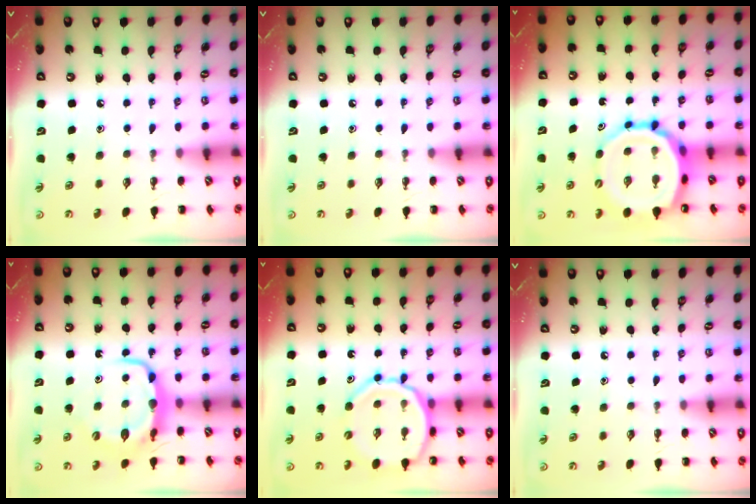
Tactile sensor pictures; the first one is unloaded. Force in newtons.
{"total": 0.0}
{"total": 13.2, "press": 12.8, "slide": 3.5}
{"total": 6.6, "press": 6.5, "slide": 1.0}
{"total": 11.5, "press": 11.0, "slide": 3.5}
{"total": 0.0}